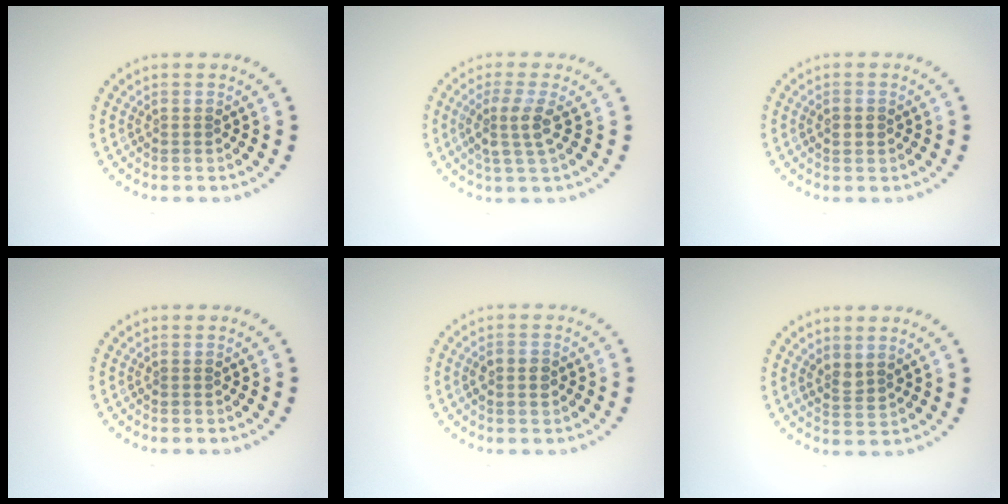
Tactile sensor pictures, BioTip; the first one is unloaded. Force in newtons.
{"total": 2.7, "press": 2.2, "slide": 1.6}
{"total": 1.5, "press": 1.5, "slide": 0.1}
{"total": 0.0}
{"total": 1.3, "press": 1.3, "slide": 0.2}
{"total": 1.5, "press": 1.2, "slide": 0.9}